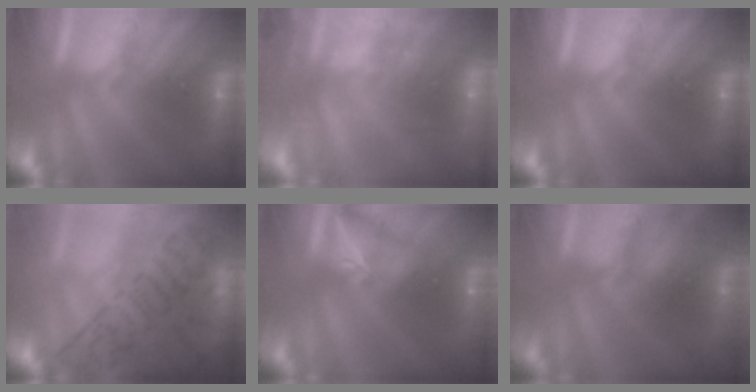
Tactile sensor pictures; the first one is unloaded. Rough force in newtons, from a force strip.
{"total": 2.3}
{"total": 0.0}
{"total": 7.3}
{"total": 6.4}
{"total": 2.1}